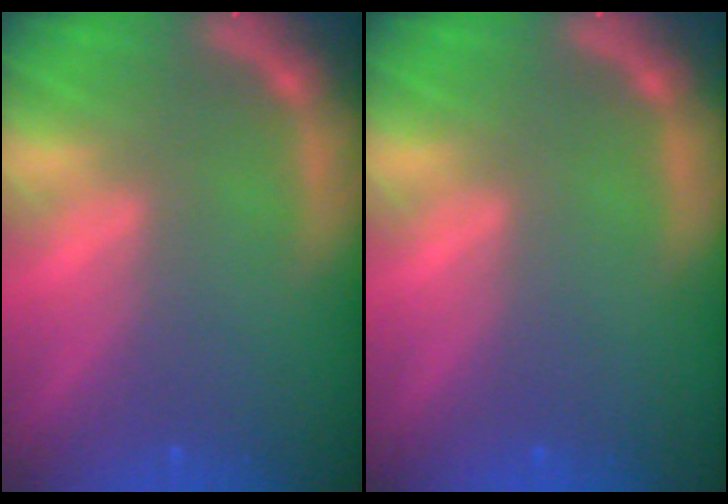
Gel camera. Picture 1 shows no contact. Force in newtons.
{"total": 0.0}